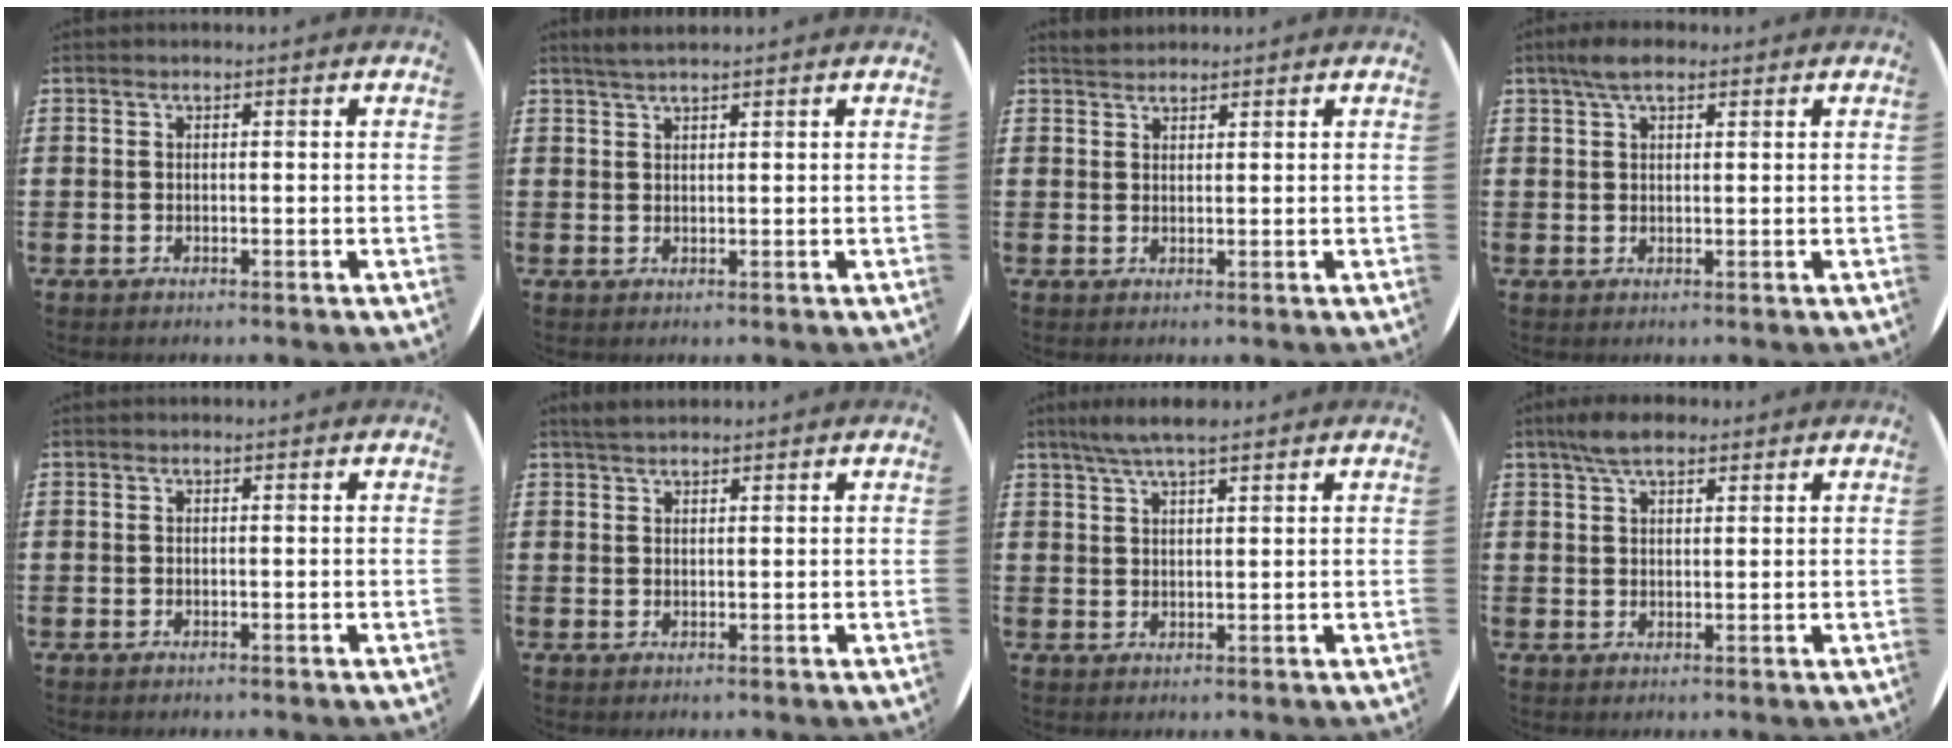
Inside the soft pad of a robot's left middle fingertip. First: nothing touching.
{"total": 1.6, "force": [1.4, 0.0, 0.6], "torque": [-0.013, 0.002, 0.027]}
{"total": 1.7, "force": [1.7, 0.4, 0.0], "torque": [0.005, 0.002, 0.030]}
{"total": 3.5, "force": [2.3, 1.3, 2.3], "torque": [-0.041, 0.005, 0.039]}
{"total": 0.0}
{"total": 1.8, "force": [1.6, 0.4, 0.5], "torque": [-0.012, 0.006, 0.030]}
{"total": 4.4, "force": [3.6, 0.6, 2.4], "torque": [-0.053, 0.003, 0.064]}
{"total": 4.5, "force": [3.4, 1.6, 2.4], "torque": [-0.055, 0.005, 0.062]}